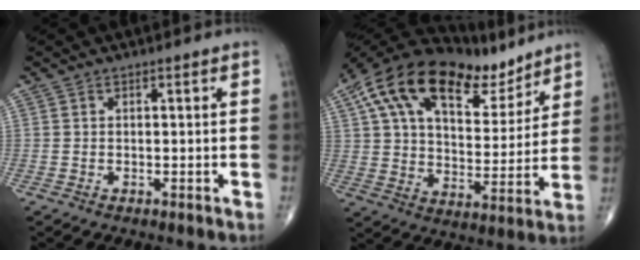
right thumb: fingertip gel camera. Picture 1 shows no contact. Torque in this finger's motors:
{"motor_torque": [-0.45, 3.44, 1.55, 1.21, 0.26]}